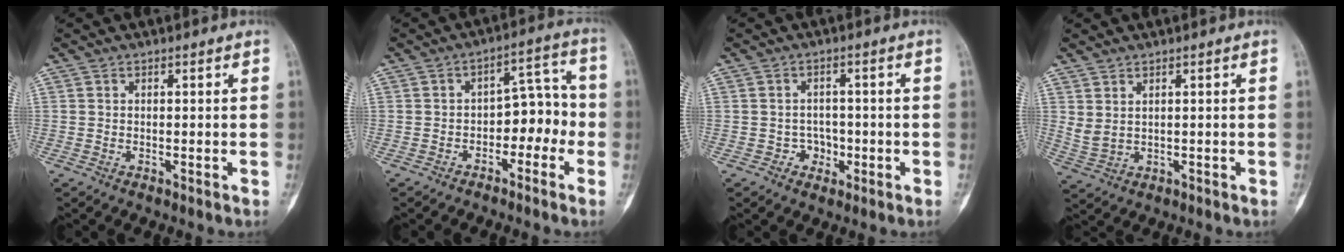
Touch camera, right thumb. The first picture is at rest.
{"total": 8.3, "force": [-2.9, 5.4, 5.6], "torque": [-0.039, 0.050, -0.048]}
{"total": 3.2, "force": [-1.1, 2.8, 0.9], "torque": [0.011, 0.012, -0.019]}
{"total": 3.1, "force": [1.3, 1.6, 2.3], "torque": [-0.047, -0.004, 0.037]}